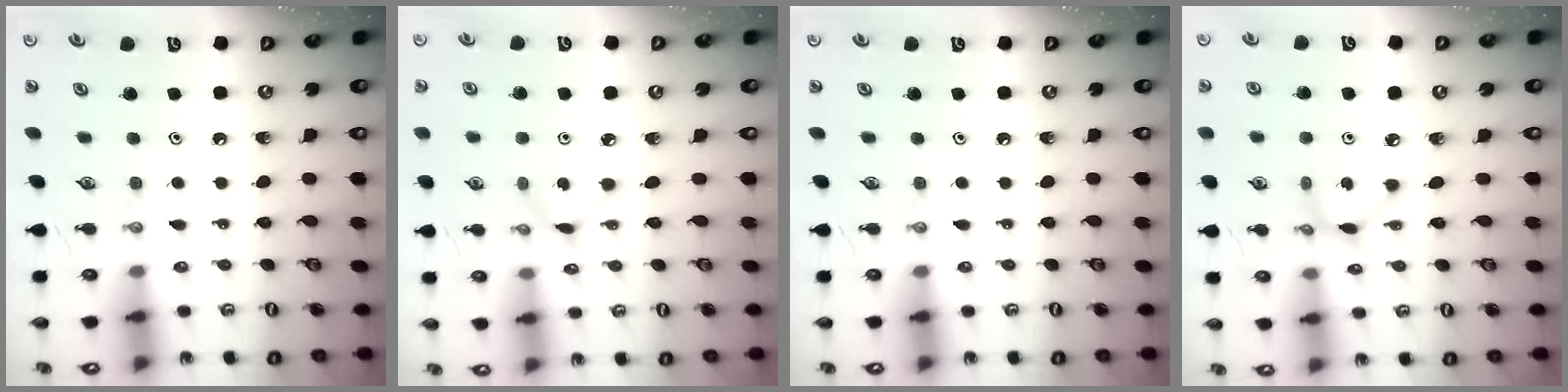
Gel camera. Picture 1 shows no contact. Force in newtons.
{"total": 2.5, "press": 2.4, "slide": 0.3}
{"total": 0.0}
{"total": 3.4, "press": 3.4, "slide": 0.1}